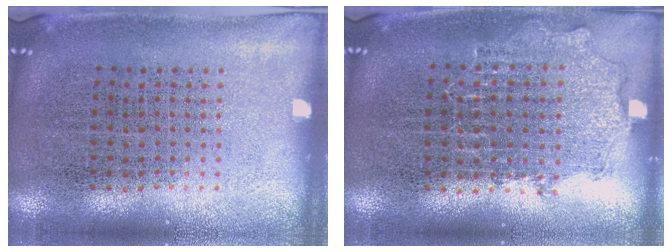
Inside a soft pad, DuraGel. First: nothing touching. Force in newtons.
{"total": 0.8, "press": 0.8, "slide": 0.3}